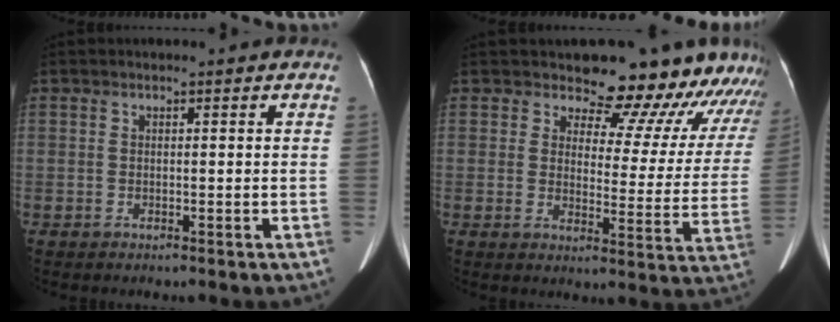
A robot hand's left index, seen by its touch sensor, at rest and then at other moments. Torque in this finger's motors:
{"motor_torque": [1.14, -1.00, 0.74, 0.02]}